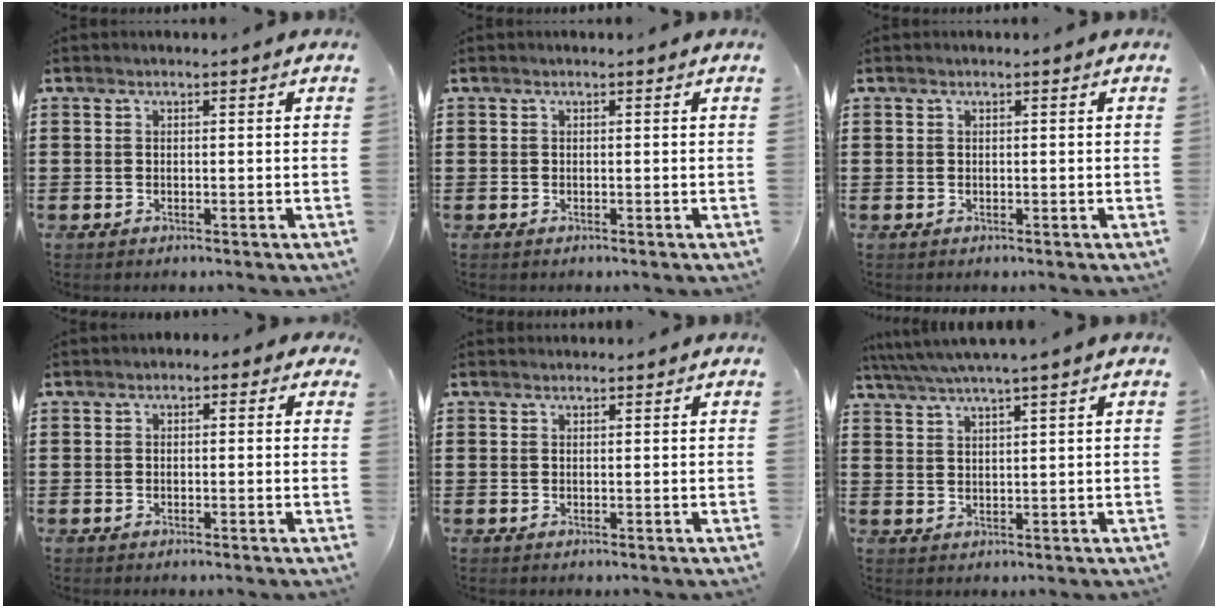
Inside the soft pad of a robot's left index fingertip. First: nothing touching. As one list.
[{"total": 0.0}, {"total": 0.0}, {"total": 0.8, "force": [-0.3, 0.7, 0.4], "torque": [-0.010, 0.006, -0.008]}, {"total": 0.6, "force": [0.6, 0.1, 0.0], "torque": [-0.003, 0.000, 0.012]}, {"total": 3.2, "force": [2.6, -0.6, 1.7], "torque": [-0.040, -0.004, 0.045]}]